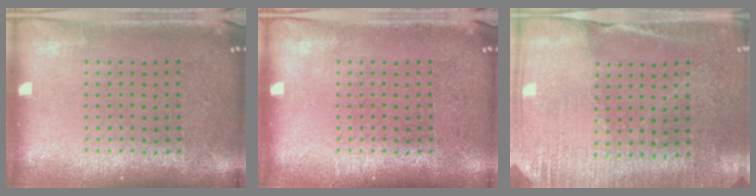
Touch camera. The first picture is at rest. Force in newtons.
{"total": 0.0}
{"total": 2.7, "press": 2.6, "slide": 0.7}